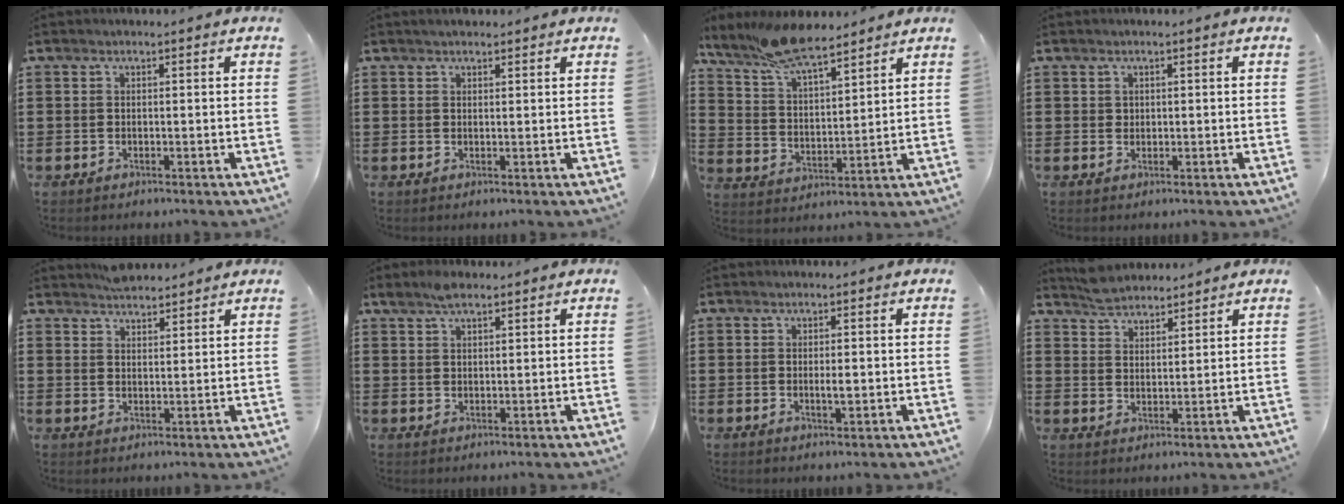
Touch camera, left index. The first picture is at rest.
{"total": 1.0, "force": [0.9, 0.2, 0.2], "torque": [-0.005, 0.002, 0.018]}
{"total": 9.8, "force": [8.3, 2.2, 4.7], "torque": [-0.116, -0.019, 0.155]}
{"total": 0.9, "force": [0.5, 0.8, 0.2], "torque": [-0.005, 0.004, 0.010]}
{"total": 3.3, "force": [3.2, 0.7, -0.3], "torque": [-0.001, -0.003, 0.063]}
{"total": 3.0, "force": [2.3, 1.2, 1.5], "torque": [-0.026, 0.000, 0.041]}
{"total": 1.7, "force": [0.0, 0.5, 1.6], "torque": [-0.030, -0.002, 0.000]}
{"total": 4.2, "force": [3.9, 1.5, 0.1], "torque": [-0.017, -0.005, 0.077]}